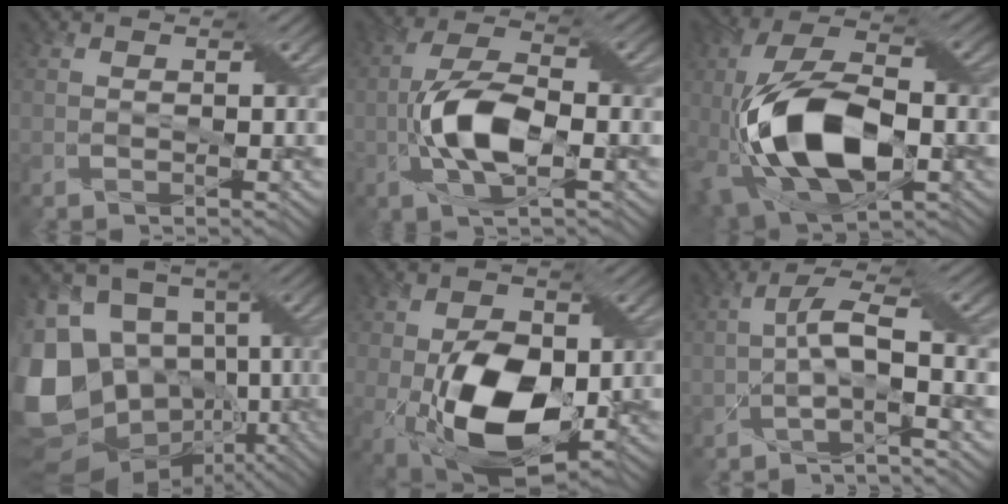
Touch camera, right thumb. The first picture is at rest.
{"total": 9.3, "force": [-2.4, 3.9, 8.0], "torque": [-0.171, 0.010, -0.048]}
{"total": 16.3, "force": [-3.9, 8.5, 13.4], "torque": [-0.268, -0.003, -0.082]}
{"total": 20.3, "force": [-3.2, 16.6, 11.3], "torque": [-0.277, -0.017, -0.031]}
{"total": 13.5, "force": [-2.5, 7.7, 10.8], "torque": [-0.191, -0.015, -0.048]}
{"total": 4.9, "force": [-1.5, 0.8, 4.6], "torque": [-0.089, 0.013, -0.035]}